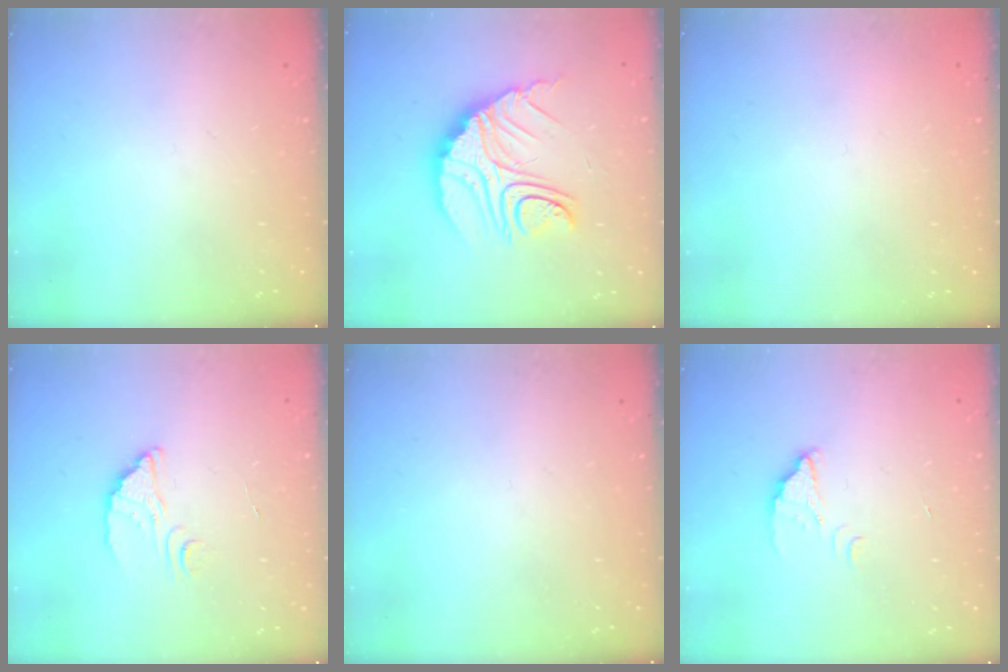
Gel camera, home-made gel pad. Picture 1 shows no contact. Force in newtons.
{"total": 16.3, "press": 16.2, "slide": 1.3}
{"total": 2.3, "press": 2.3, "slide": 0.1}
{"total": 2.8, "press": 2.8, "slide": 0.0}
{"total": 0.0}
{"total": 2.7, "press": 2.7, "slide": 0.1}